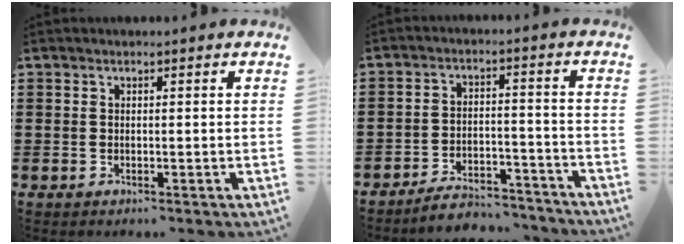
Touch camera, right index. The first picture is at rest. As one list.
[{"total": 5.5, "force": [-5.3, 0.8, 1.3], "torque": [-0.027, 0.008, -0.105]}]